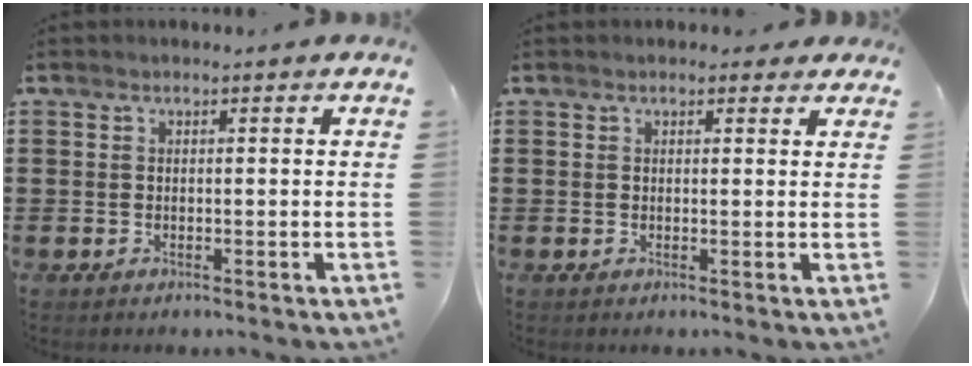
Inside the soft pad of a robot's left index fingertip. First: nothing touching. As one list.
[{"total": 1.3, "force": [1.0, 0.7, 0.4], "torque": [-0.004, 0.003, 0.017]}]